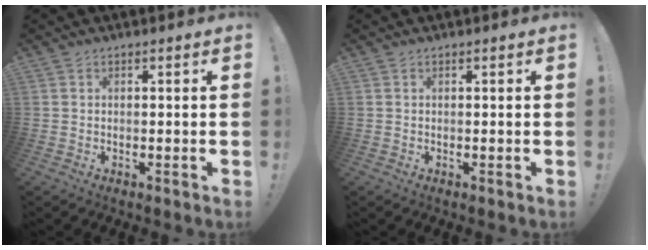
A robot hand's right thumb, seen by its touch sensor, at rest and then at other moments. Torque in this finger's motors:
{"motor_torque": [-0.10, 0.09, 0.04, -0.12, 0.03]}